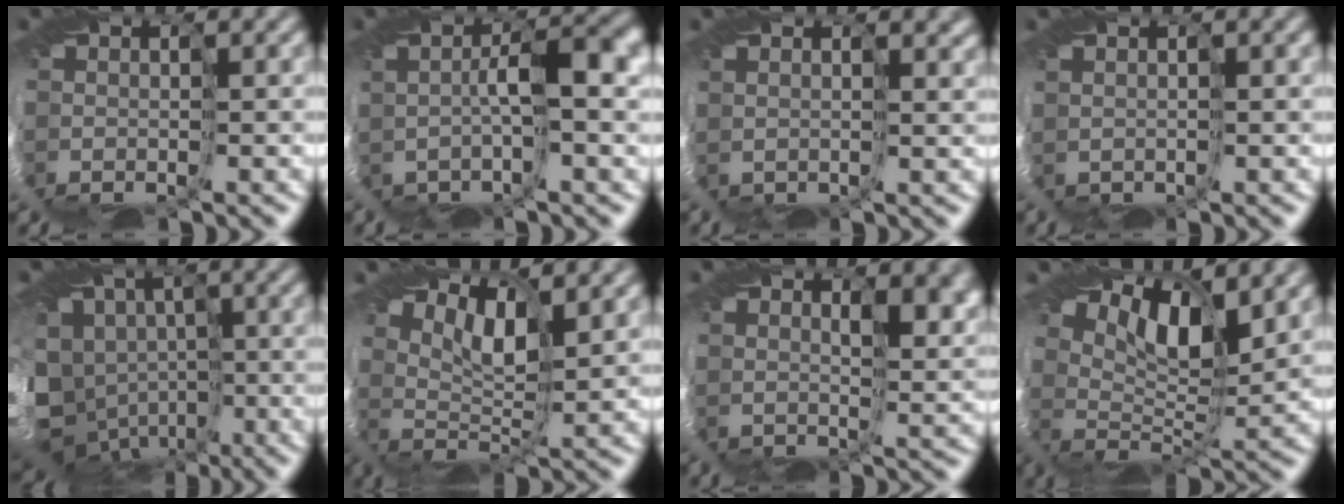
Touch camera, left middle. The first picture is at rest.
{"total": 3.4, "force": [0.0, 0.2, 3.4], "torque": [-0.073, 0.010, -0.004]}
{"total": 3.4, "force": [2.0, 1.9, 2.1], "torque": [-0.046, 0.012, 0.036]}
{"total": 0.5, "force": [0.2, -0.4, -0.3], "torque": [0.010, 0.007, 0.007]}
{"total": 13.0, "force": [-4.1, 10.6, 6.3], "torque": [-0.155, -0.008, -0.068]}
{"total": 3.2, "force": [2.8, 0.3, 1.4], "torque": [-0.045, 0.002, 0.049]}
{"total": 5.7, "force": [3.3, 2.4, 4.0], "torque": [-0.062, 0.010, 0.058]}
{"total": 6.0, "force": [4.7, 1.5, 3.3], "torque": [-0.065, 0.011, 0.075]}